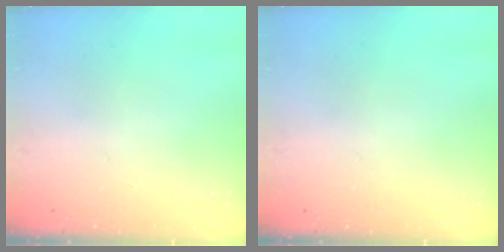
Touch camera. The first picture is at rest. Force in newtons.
{"total": 0.0}